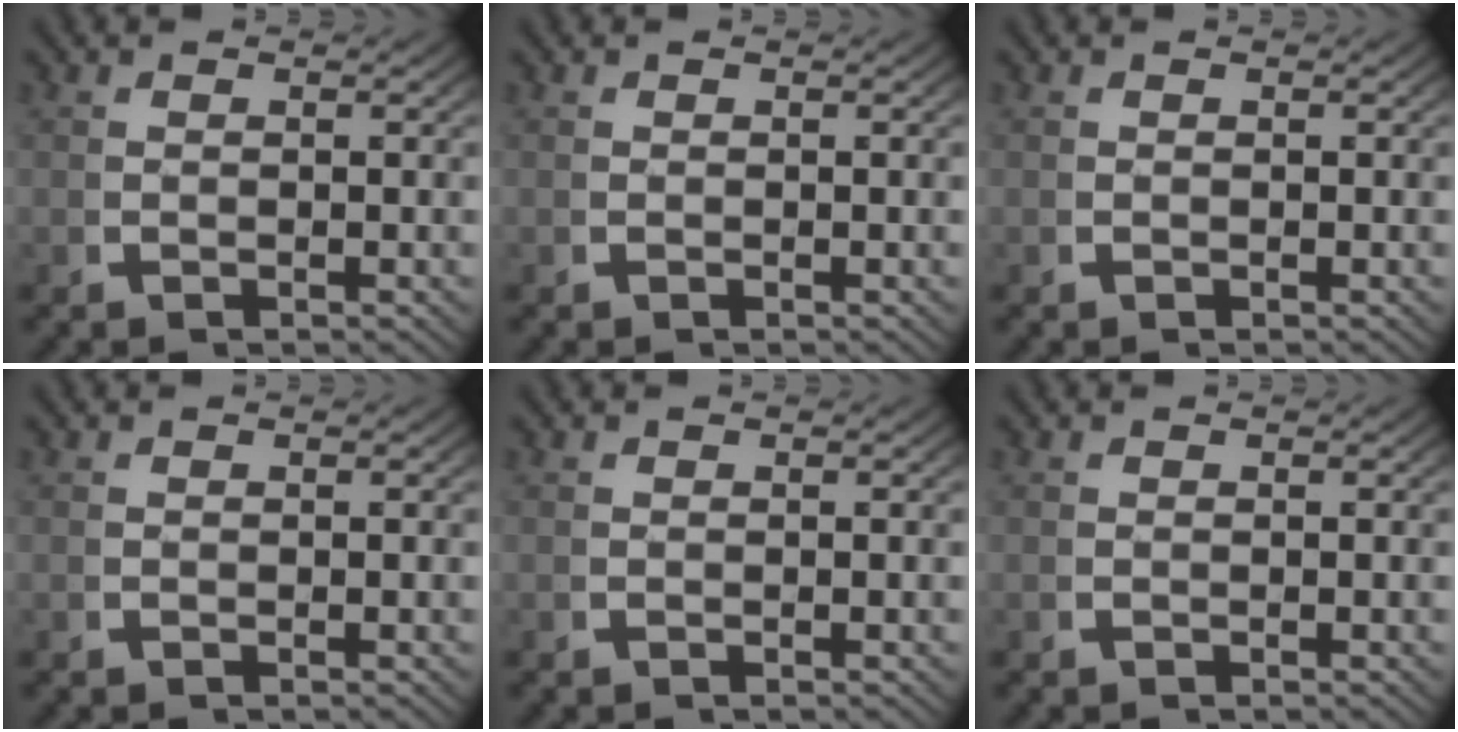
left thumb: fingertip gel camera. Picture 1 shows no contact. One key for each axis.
{"total": 0.0}
{"total": 0.0}
{"total": 0.0}
{"total": 0.0}
{"total": 0.0}